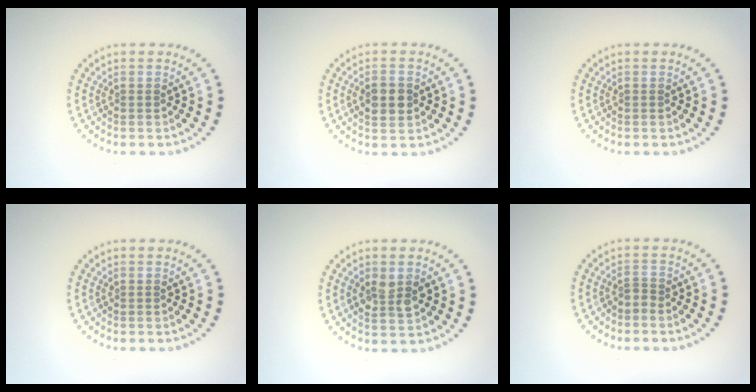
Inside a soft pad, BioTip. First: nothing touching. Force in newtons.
{"total": 2.9, "press": 2.9, "slide": 0.1}
{"total": 0.0}
{"total": 0.0}
{"total": 2.7, "press": 2.7, "slide": 0.2}
{"total": 0.8, "press": 0.4, "slide": 0.7}